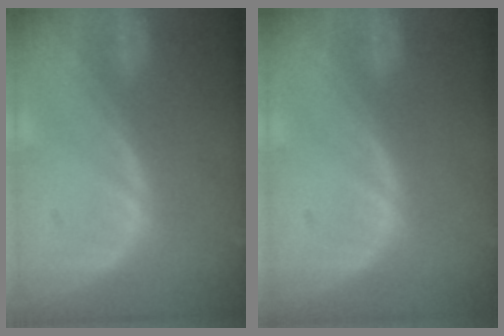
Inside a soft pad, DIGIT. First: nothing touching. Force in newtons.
{"total": 0.0}